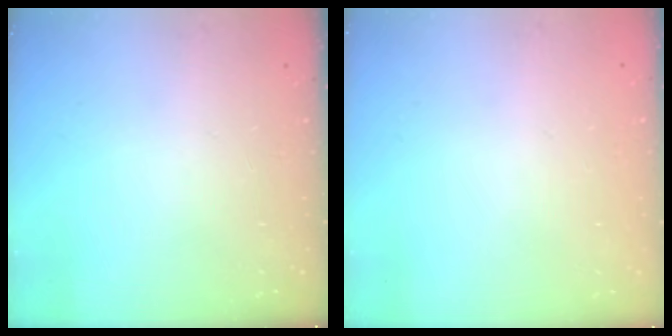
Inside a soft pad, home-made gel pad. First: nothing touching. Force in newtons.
{"total": 0.0}